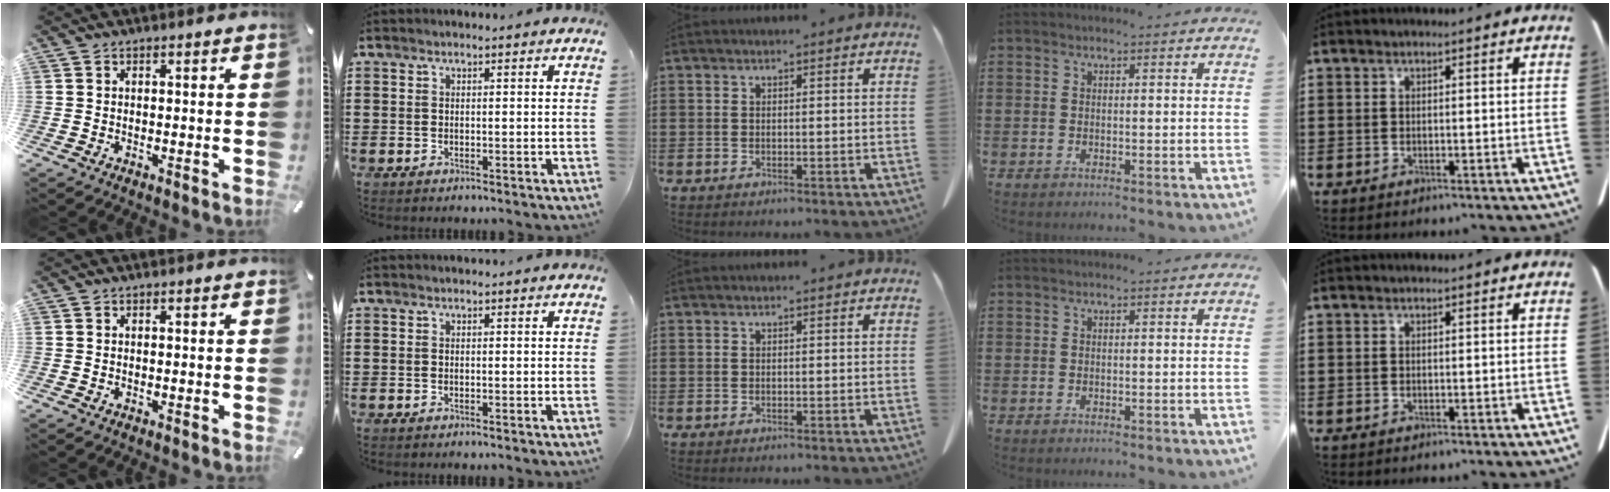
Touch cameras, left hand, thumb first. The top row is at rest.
{}